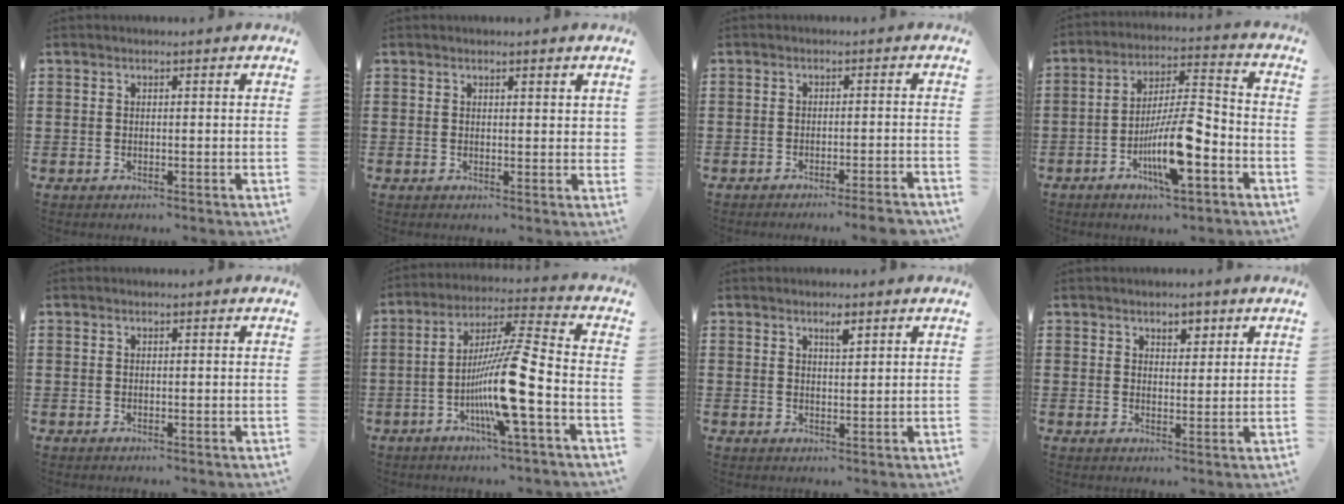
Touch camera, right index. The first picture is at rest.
{"total": 1.2, "force": [0.6, 0.7, 0.8], "torque": [-0.017, 0.006, 0.009]}
{"total": 2.7, "force": [-2.4, -0.3, 1.2], "torque": [-0.019, -0.003, -0.047]}
{"total": 11.5, "force": [-4.9, 3.0, 10.0], "torque": [-0.199, 0.001, -0.093]}
{"total": 0.0}
{"total": 12.4, "force": [-4.2, 0.0, 11.7], "torque": [-0.230, -0.010, -0.087]}
{"total": 2.1, "force": [1.3, 0.5, 1.5], "torque": [-0.024, -0.001, 0.020]}
{"total": 2.7, "force": [1.8, 1.6, 1.2], "torque": [-0.014, 0.002, 0.029]}